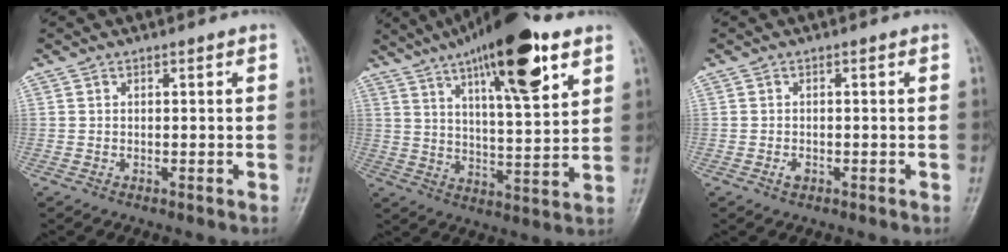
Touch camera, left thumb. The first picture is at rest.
{"total": 20.7, "force": [11.4, 5.7, 16.3], "torque": [-0.241, -0.034, 0.181]}
{"total": 1.1, "force": [-0.6, 0.7, 0.5], "torque": [-0.010, 0.000, -0.011]}